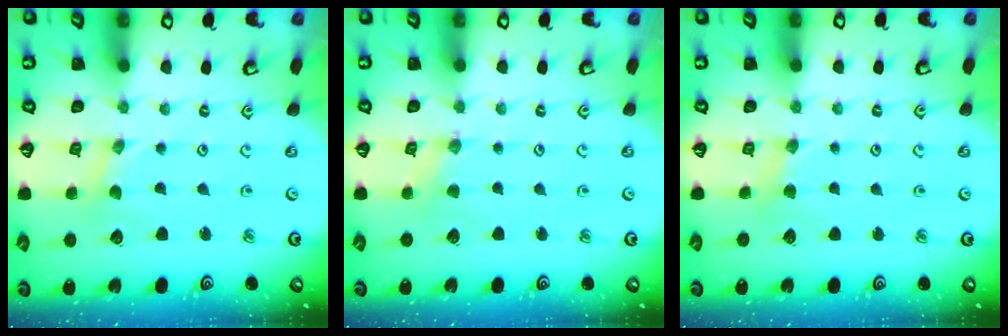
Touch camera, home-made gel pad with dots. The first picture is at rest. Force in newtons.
{"total": 1.2, "press": 1.1, "slide": 0.3}
{"total": 1.9, "press": 1.9, "slide": 0.4}